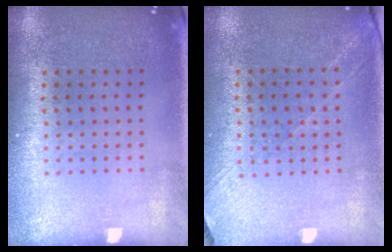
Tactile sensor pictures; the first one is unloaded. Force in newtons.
{"total": 1.3, "press": 1.2, "slide": 0.5}